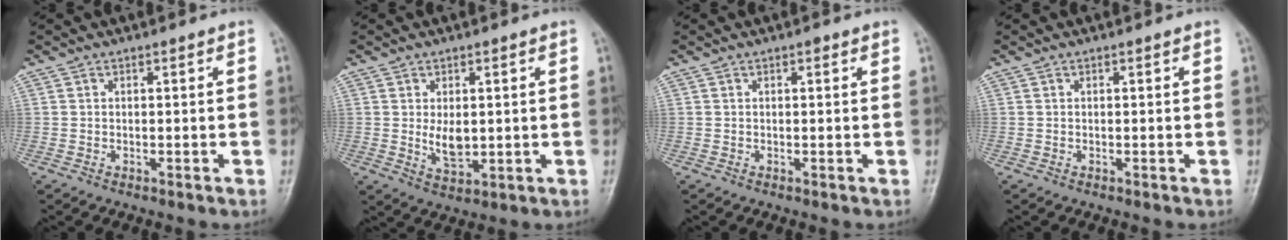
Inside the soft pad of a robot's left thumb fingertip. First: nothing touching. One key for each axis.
{"total": 5.1, "fx": 0.5, "fy": 2.9, "fz": 4.1, "tx": -0.058, "ty": -0.013, "tz": 0.017}
{"total": 0.7, "fx": 0.4, "fy": 0.3, "fz": 0.5, "tx": -0.006, "ty": 0.000, "tz": 0.002}
{"total": 0.0}